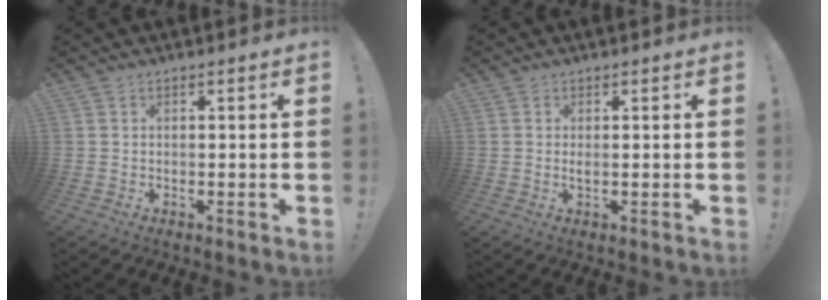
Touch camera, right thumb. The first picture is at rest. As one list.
[{"total": 1.1, "force": [0.4, 0.1, 1.0], "torque": [-0.013, -0.003, 0.006]}]